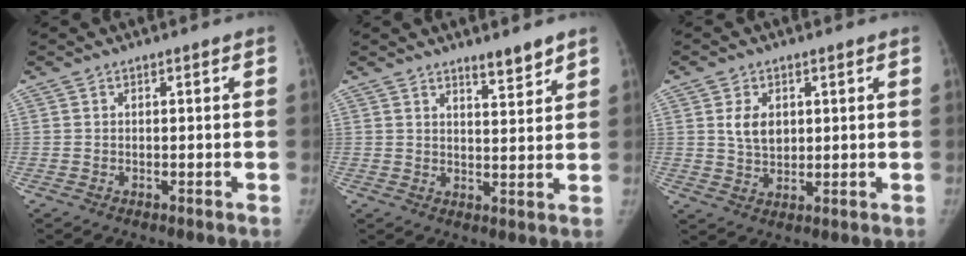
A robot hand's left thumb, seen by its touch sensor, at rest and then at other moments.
{"total": 4.6, "force": [3.8, 0.8, 2.4], "torque": [-0.028, -0.033, 0.057]}
{"total": 5.5, "force": [1.6, 3.9, 3.5], "torque": [-0.043, -0.013, 0.035]}